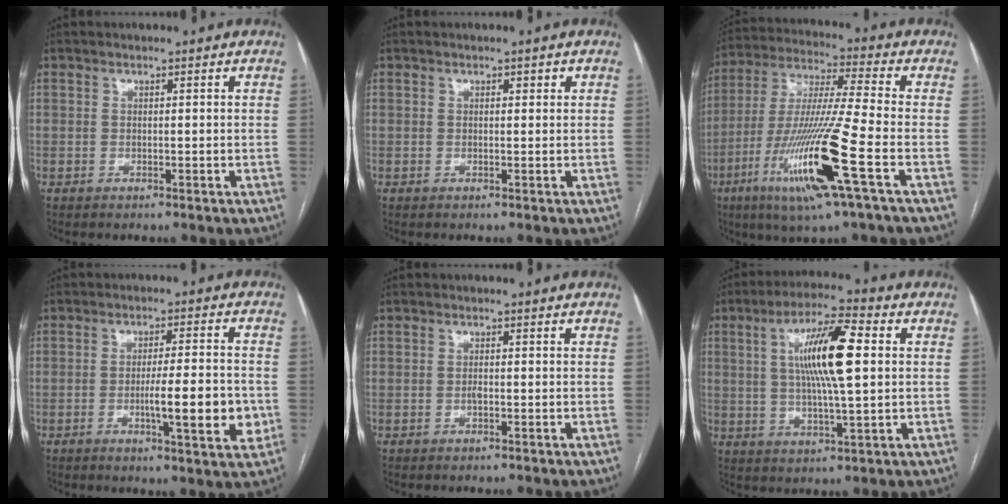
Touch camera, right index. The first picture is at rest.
{"total": 0.8, "force": [0.4, 0.4, 0.5], "torque": [-0.006, 0.003, 0.003]}
{"total": 17.8, "force": [-6.8, -0.5, 16.4], "torque": [-0.345, -0.028, -0.132]}
{"total": 9.8, "force": [-2.2, 1.3, 9.4], "torque": [-0.141, -0.005, -0.032]}
{"total": 0.8, "force": [-0.2, 0.3, 0.7], "torque": [-0.015, 0.000, -0.004]}
{"total": 12.3, "force": [2.2, 1.6, 12.0], "torque": [-0.218, 0.012, 0.037]}